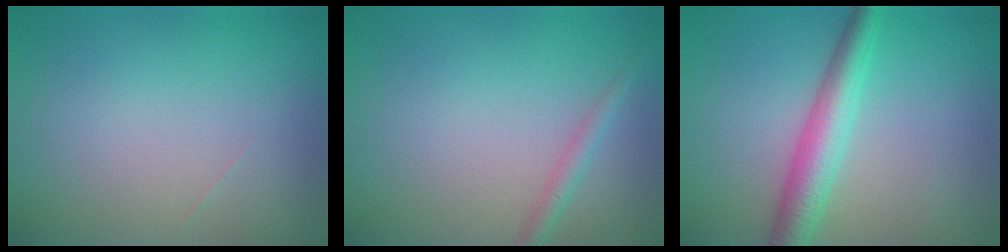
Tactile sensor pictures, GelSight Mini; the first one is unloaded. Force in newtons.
{"total": 1.4, "press": 1.4, "slide": 0.0}
{"total": 4.4, "press": 4.4, "slide": 0.1}